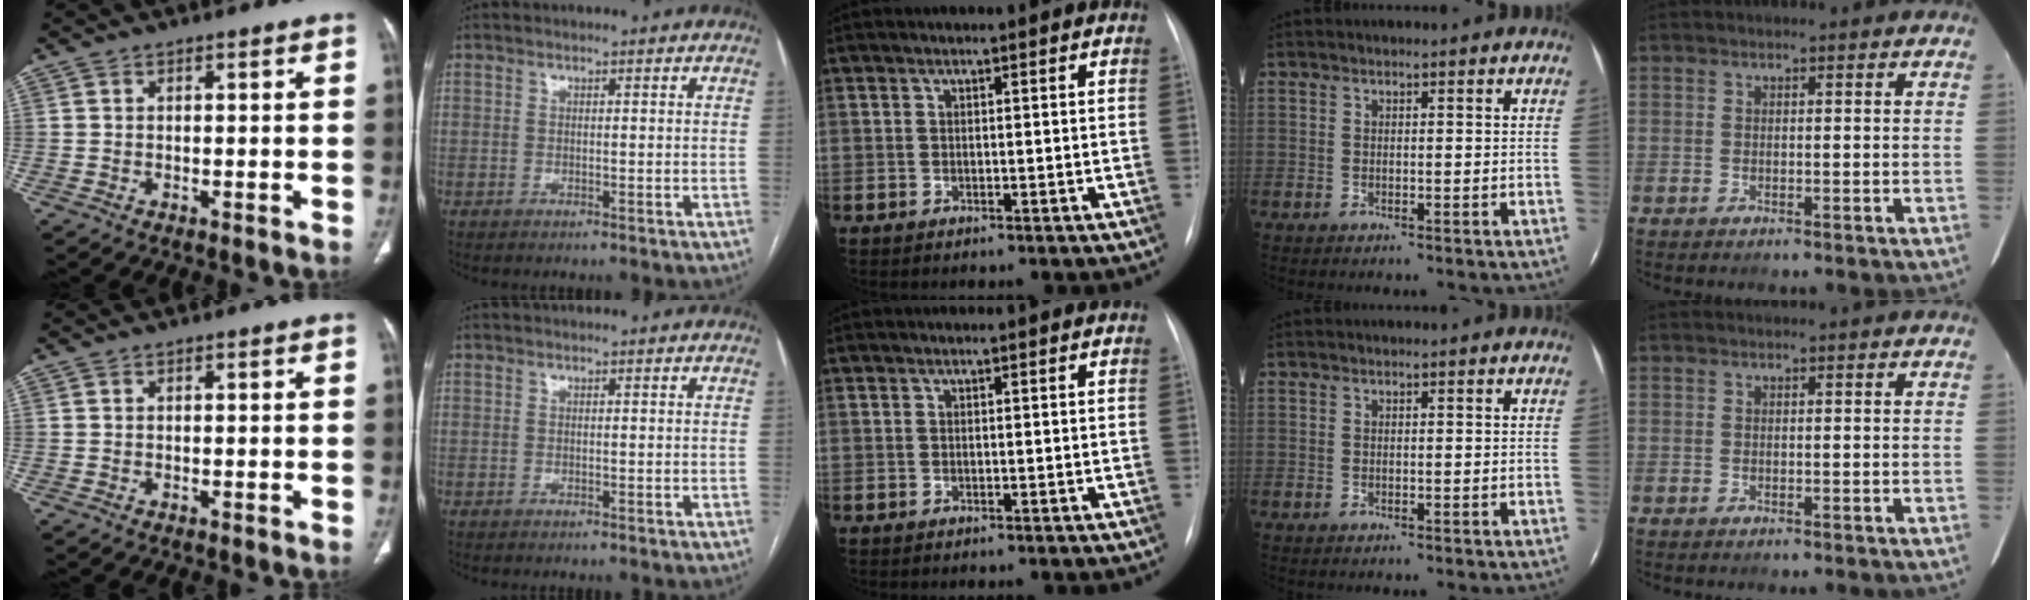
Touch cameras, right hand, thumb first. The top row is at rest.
{}